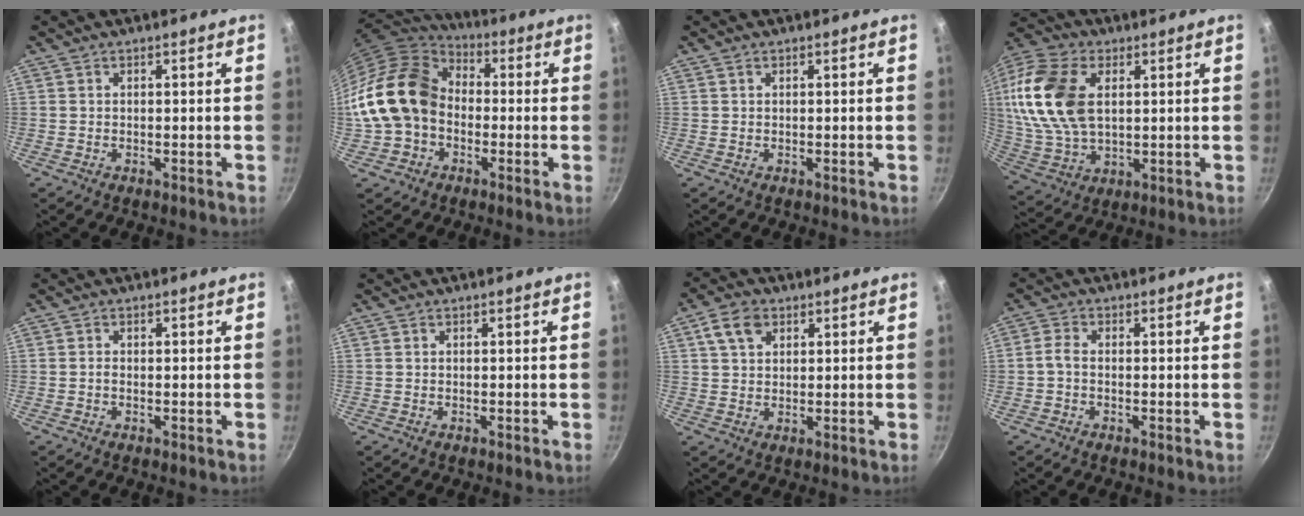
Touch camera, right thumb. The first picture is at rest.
{"total": 16.6, "force": [-1.8, 13.1, 10.0], "torque": [-0.162, 0.047, -0.044]}
{"total": 0.0}
{"total": 21.0, "force": [4.7, 13.3, 15.5], "torque": [-0.326, 0.000, 0.091]}
{"total": 0.6, "force": [-0.2, 0.4, 0.5], "torque": [-0.010, 0.004, -0.005]}
{"total": 0.0}
{"total": 6.0, "force": [2.7, 4.0, 3.5], "torque": [-0.053, 0.002, 0.046]}
{"total": 2.3, "force": [-0.7, 1.3, 1.7], "torque": [-0.042, 0.011, -0.021]}